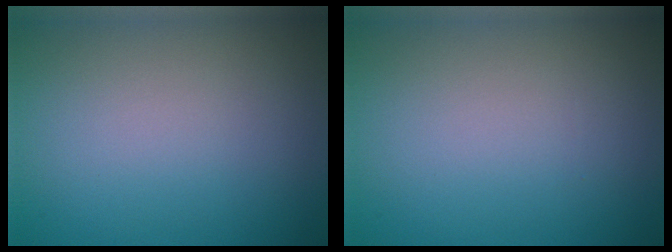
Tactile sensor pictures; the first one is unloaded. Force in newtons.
{"total": 0.0}